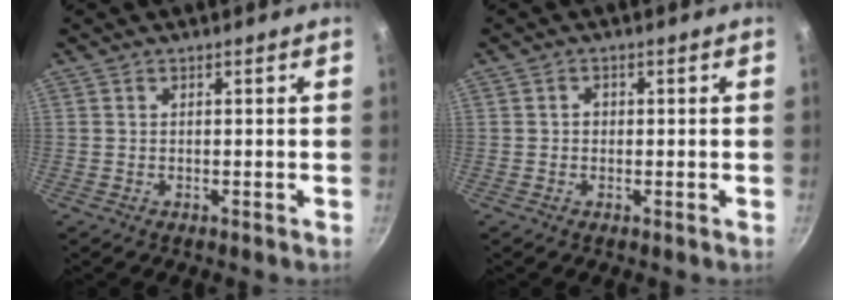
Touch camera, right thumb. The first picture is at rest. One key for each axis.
{"total": 1.2, "fx": 0.0, "fy": 1.1, "fz": 0.6, "tx": -0.003, "ty": 0.004, "tz": -0.003}